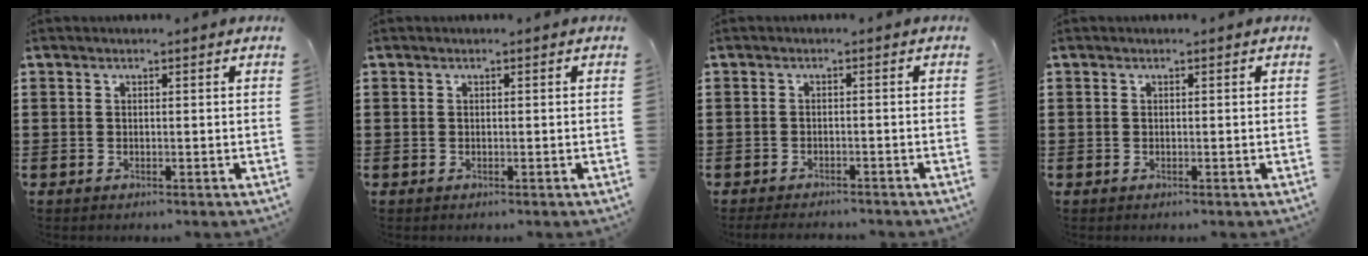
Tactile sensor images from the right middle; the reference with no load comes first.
{"total": 0.0}
{"total": 1.6, "force": [-1.6, 0.1, 0.1], "torque": [-0.007, -0.001, -0.034]}
{"total": 0.0}